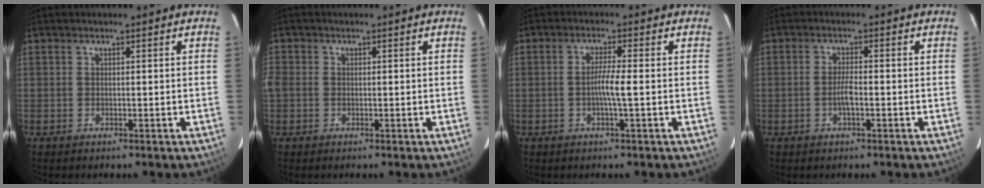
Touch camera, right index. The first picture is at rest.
{"total": 2.3, "force": [-0.2, 1.9, 1.3], "torque": [-0.051, 0.014, -0.001]}
{"total": 3.5, "force": [-0.6, -0.3, 3.4], "torque": [-0.064, -0.002, -0.011]}
{"total": 2.5, "force": [-0.8, 0.4, 2.4], "torque": [-0.048, 0.001, -0.014]}